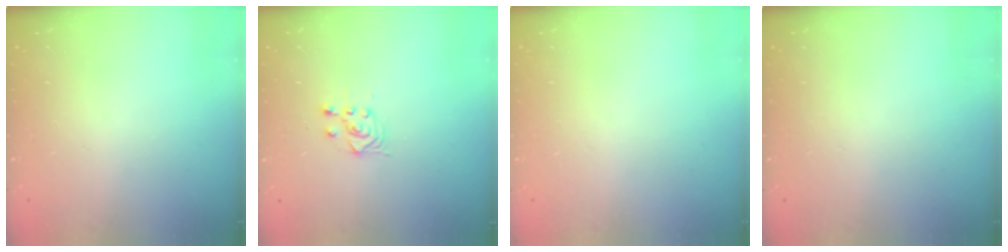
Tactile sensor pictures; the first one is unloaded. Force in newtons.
{"total": 3.0, "press": 2.6, "slide": 1.3}
{"total": 0.0}
{"total": 0.0}